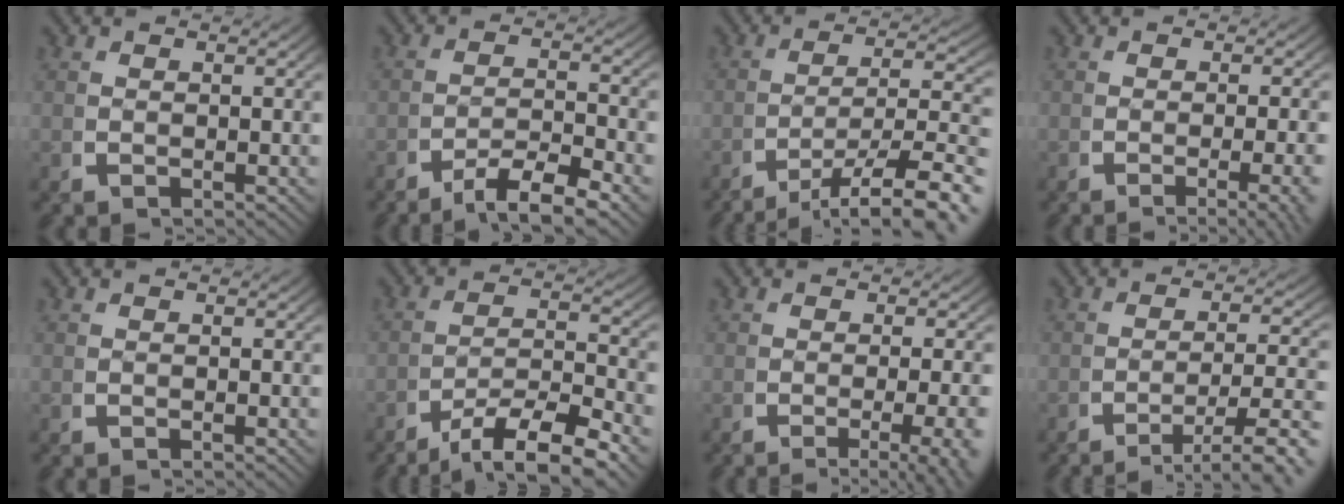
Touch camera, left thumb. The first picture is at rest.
{"total": 4.6, "force": [-2.7, 1.9, 3.3], "torque": [-0.049, -0.009, -0.043]}
{"total": 9.3, "force": [-4.0, 4.3, 7.2], "torque": [-0.114, -0.036, -0.043]}
{"total": 4.2, "force": [-2.2, 0.9, 3.5], "torque": [-0.056, -0.008, -0.032]}
{"total": 0.0}
{"total": 7.7, "force": [-3.2, 3.9, 5.8], "torque": [-0.095, -0.023, -0.043]}
{"total": 5.6, "force": [-3.3, 1.6, 4.2], "torque": [-0.071, -0.017, -0.043]}
{"total": 6.5, "force": [-3.9, 2.3, 4.6], "torque": [-0.072, -0.015, -0.051]}